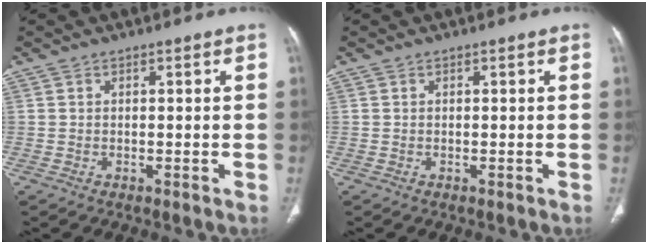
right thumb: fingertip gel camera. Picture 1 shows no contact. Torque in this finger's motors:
{"motor_torque": [0.00, 0.00, -0.14, 0.13, 0.00]}